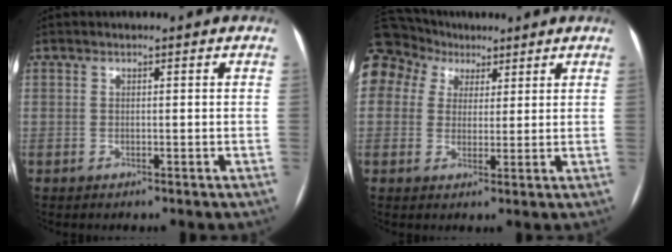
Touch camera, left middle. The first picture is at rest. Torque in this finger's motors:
{"motor_torque": [2.14, 0.00, 1.06, 0.21]}